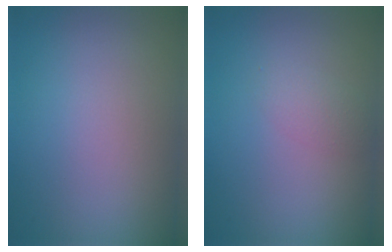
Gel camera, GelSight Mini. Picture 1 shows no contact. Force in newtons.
{"total": 1.5, "press": 1.5, "slide": 0.1}